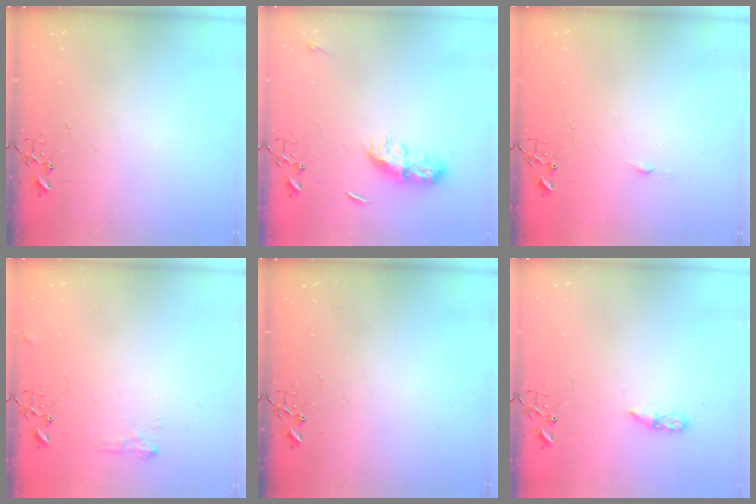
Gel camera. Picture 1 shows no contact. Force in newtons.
{"total": 9.4, "press": 9.4, "slide": 0.3}
{"total": 3.3, "press": 3.3, "slide": 0.4}
{"total": 6.4, "press": 6.3, "slide": 0.8}
{"total": 0.0}
{"total": 5.0, "press": 4.9, "slide": 0.5}